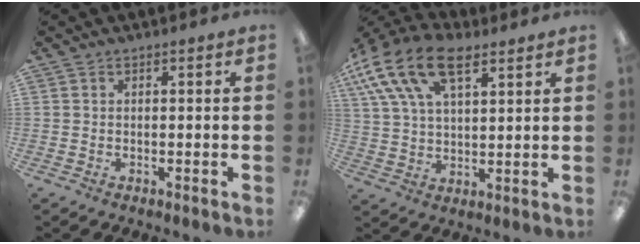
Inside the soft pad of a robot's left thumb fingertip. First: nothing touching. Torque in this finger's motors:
{"motor_torque": [0.63, 0.38, 1.46, -1.31, 0.47]}